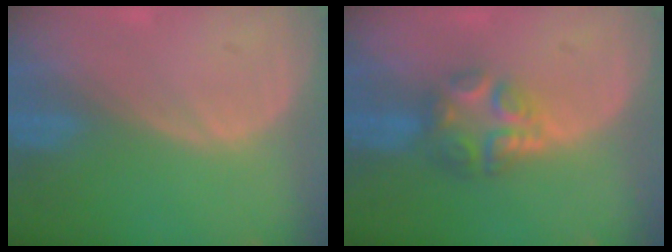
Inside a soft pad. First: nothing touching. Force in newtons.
{"total": 6.1, "press": 5.4, "slide": 2.9}